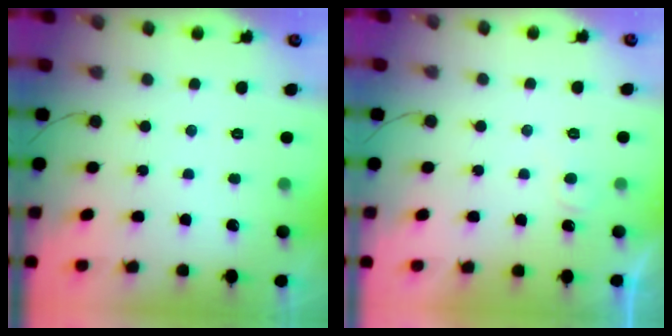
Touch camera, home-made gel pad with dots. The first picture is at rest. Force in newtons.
{"total": 3.9, "press": 3.8, "slide": 0.4}